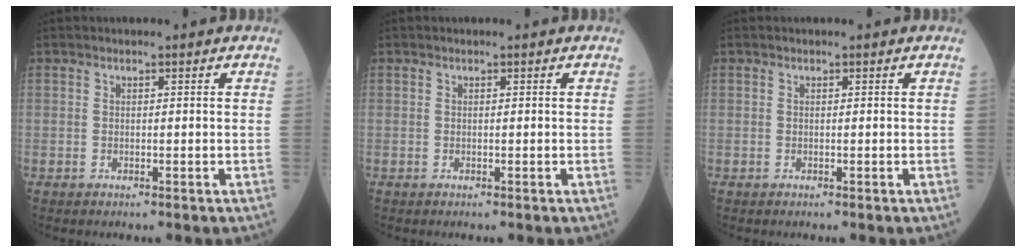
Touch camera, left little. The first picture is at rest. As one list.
[{"total": 0.0}, {"total": 0.0}]